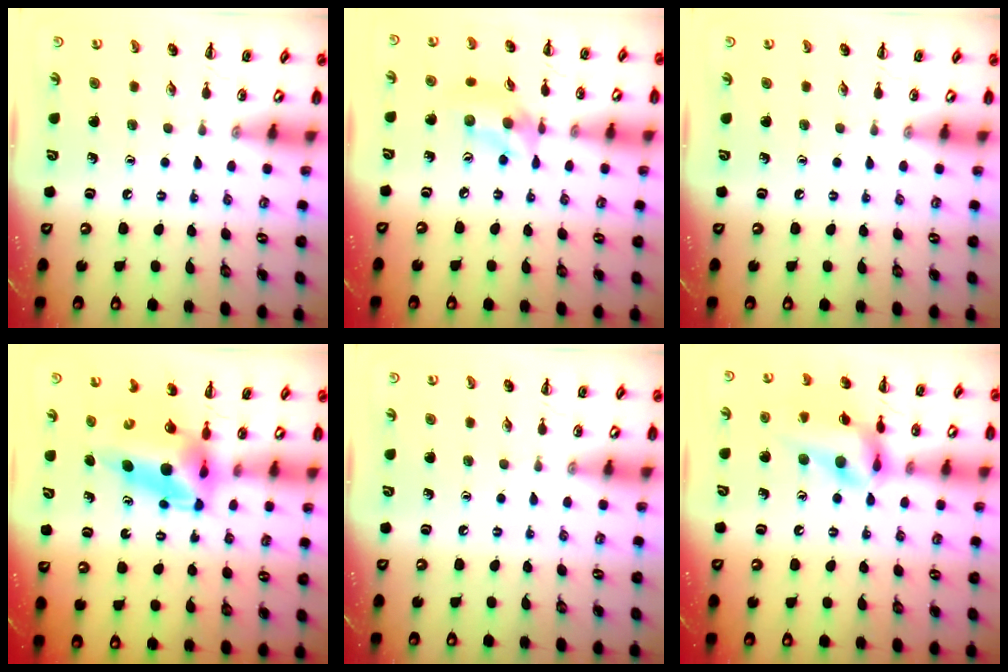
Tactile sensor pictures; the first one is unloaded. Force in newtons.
{"total": 10.0, "press": 9.8, "slide": 1.7}
{"total": 0.0}
{"total": 7.9, "press": 7.6, "slide": 2.3}
{"total": 0.0}
{"total": 14.8, "press": 14.7, "slide": 1.9}